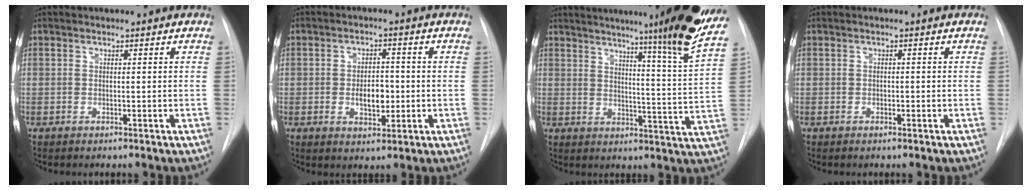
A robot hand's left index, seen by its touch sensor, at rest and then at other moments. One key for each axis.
{"total": 5.1, "fx": -0.7, "fy": 2.7, "fz": 4.2, "tx": -0.064, "ty": 0.004, "tz": -0.005}
{"total": 18.6, "fx": 15.0, "fy": -2.6, "fz": 10.6, "tx": -0.153, "ty": -0.067, "tz": 0.181}
{"total": 0.6, "fx": -0.2, "fy": 0.4, "fz": 0.4, "tx": -0.002, "ty": 0.003, "tz": -0.003}